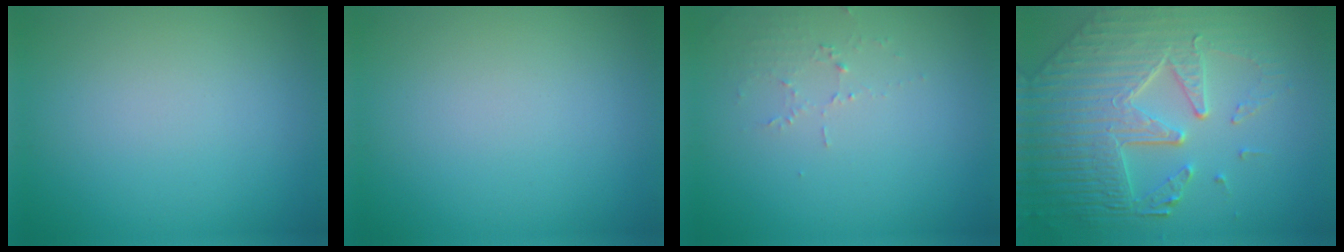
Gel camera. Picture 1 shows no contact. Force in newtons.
{"total": 0.0}
{"total": 1.5, "press": 1.5, "slide": 0.2}
{"total": 8.8, "press": 6.0, "slide": 6.4}